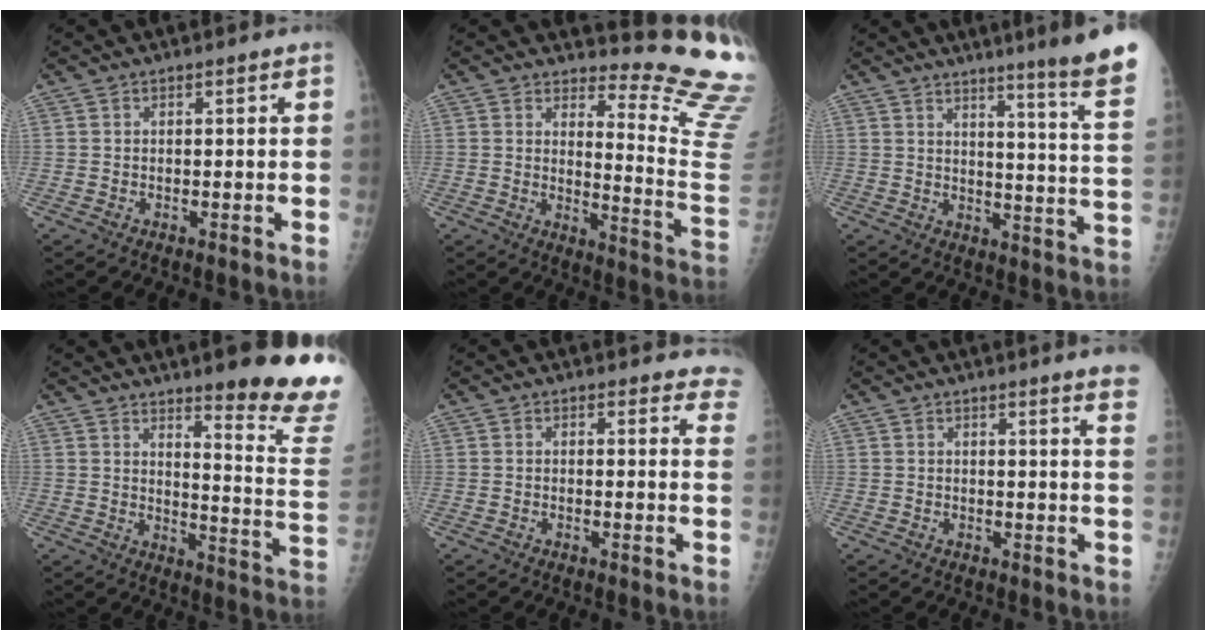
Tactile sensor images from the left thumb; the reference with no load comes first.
{"total": 14.2, "force": [13.3, 0.9, 4.8], "torque": [-0.042, -0.192, 0.144]}
{"total": 16.9, "force": [12.8, -1.1, 10.9], "torque": [-0.127, -0.107, 0.152]}
{"total": 18.2, "force": [14.2, 1.5, 11.3], "torque": [-0.113, -0.131, 0.179]}
{"total": 7.1, "force": [6.6, 2.2, 1.0], "torque": [0.037, -0.026, 0.039]}
{"total": 7.3, "force": [6.0, -0.7, 4.2], "torque": [-0.045, -0.033, 0.045]}